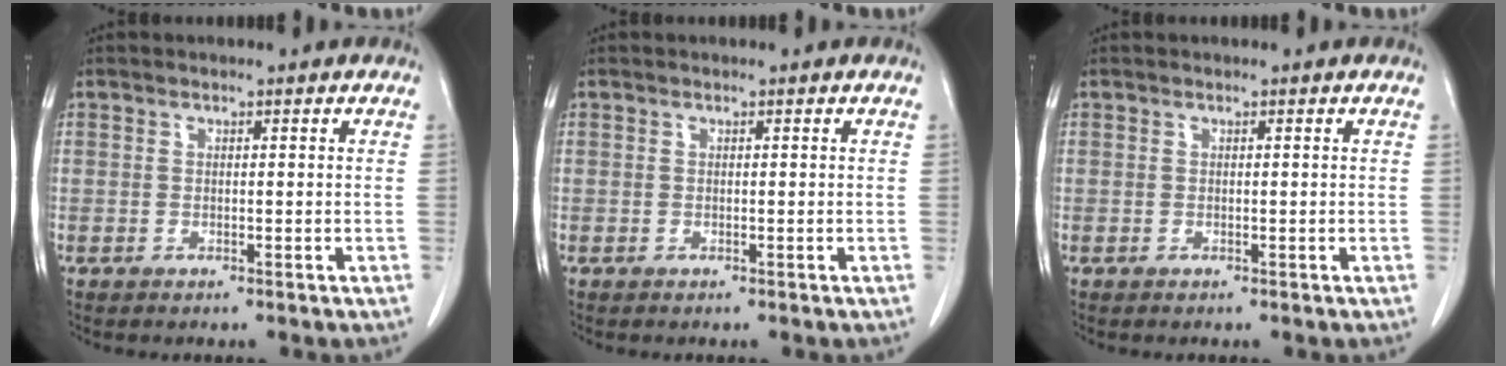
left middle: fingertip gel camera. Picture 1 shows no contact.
{"total": 0.0}
{"total": 0.0}